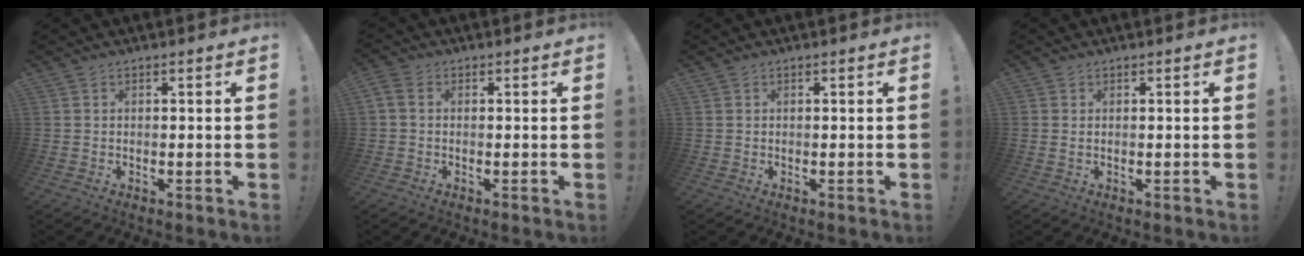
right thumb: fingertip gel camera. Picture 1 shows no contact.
{"total": 2.4, "force": [0.3, 1.8, 1.6], "torque": [-0.032, 0.006, 0.008]}
{"total": 0.0}
{"total": 0.6, "force": [0.5, 0.2, 0.2], "torque": [0.000, -0.002, 0.008]}